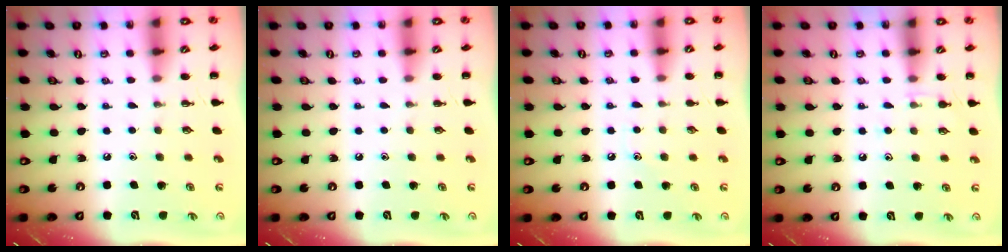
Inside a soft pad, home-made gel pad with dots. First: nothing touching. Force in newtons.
{"total": 0.0}
{"total": 5.7, "press": 5.3, "slide": 2.0}
{"total": 4.8, "press": 4.5, "slide": 1.6}